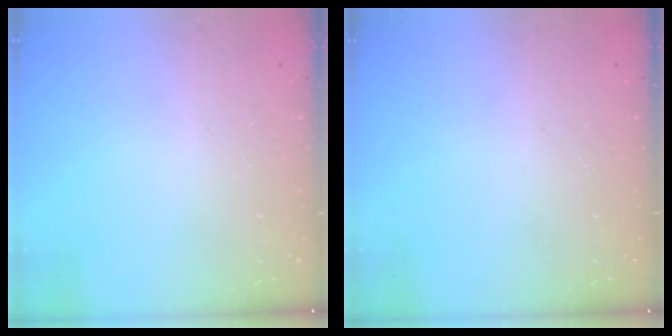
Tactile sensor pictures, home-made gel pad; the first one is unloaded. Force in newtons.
{"total": 0.0}